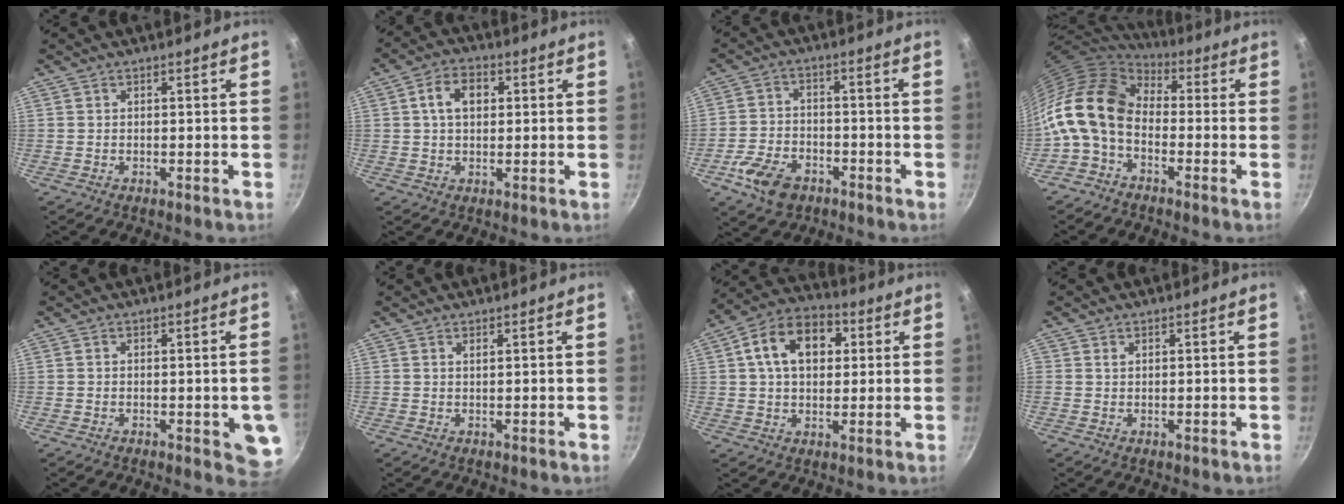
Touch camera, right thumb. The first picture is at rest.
{"total": 6.9, "force": [1.5, 4.8, 4.8], "torque": [-0.064, 0.012, 0.017]}
{"total": 8.5, "force": [-4.3, 5.1, 5.2], "torque": [-0.097, 0.022, -0.084]}
{"total": 15.6, "force": [-1.8, 10.7, 11.3], "torque": [-0.209, 0.035, -0.058]}
{"total": 6.5, "force": [-1.4, 2.4, 5.9], "torque": [-0.042, 0.001, -0.016]}
{"total": 0.5, "force": [0.4, 0.1, 0.4], "torque": [-0.006, 0.000, 0.006]}
{"total": 13.7, "force": [3.4, 9.4, 9.4], "torque": [-0.124, 0.017, 0.039]}
{"total": 0.6, "force": [0.3, 0.5, 0.2], "torque": [-0.004, -0.002, 0.005]}